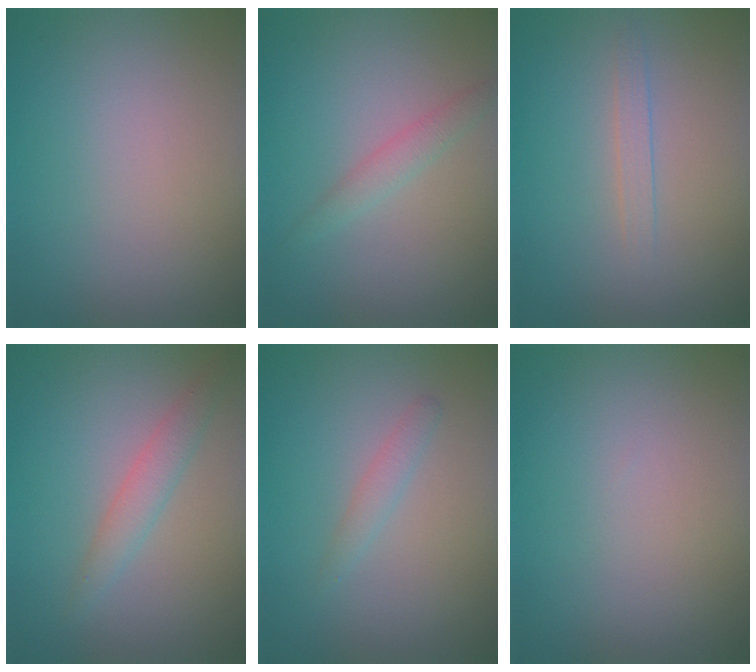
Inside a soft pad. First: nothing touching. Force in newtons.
{"total": 1.5, "press": 1.5, "slide": 0.0}
{"total": 1.2, "press": 1.2, "slide": 0.1}
{"total": 2.1, "press": 2.1, "slide": 0.1}
{"total": 1.2, "press": 1.2, "slide": 0.0}
{"total": 0.0}